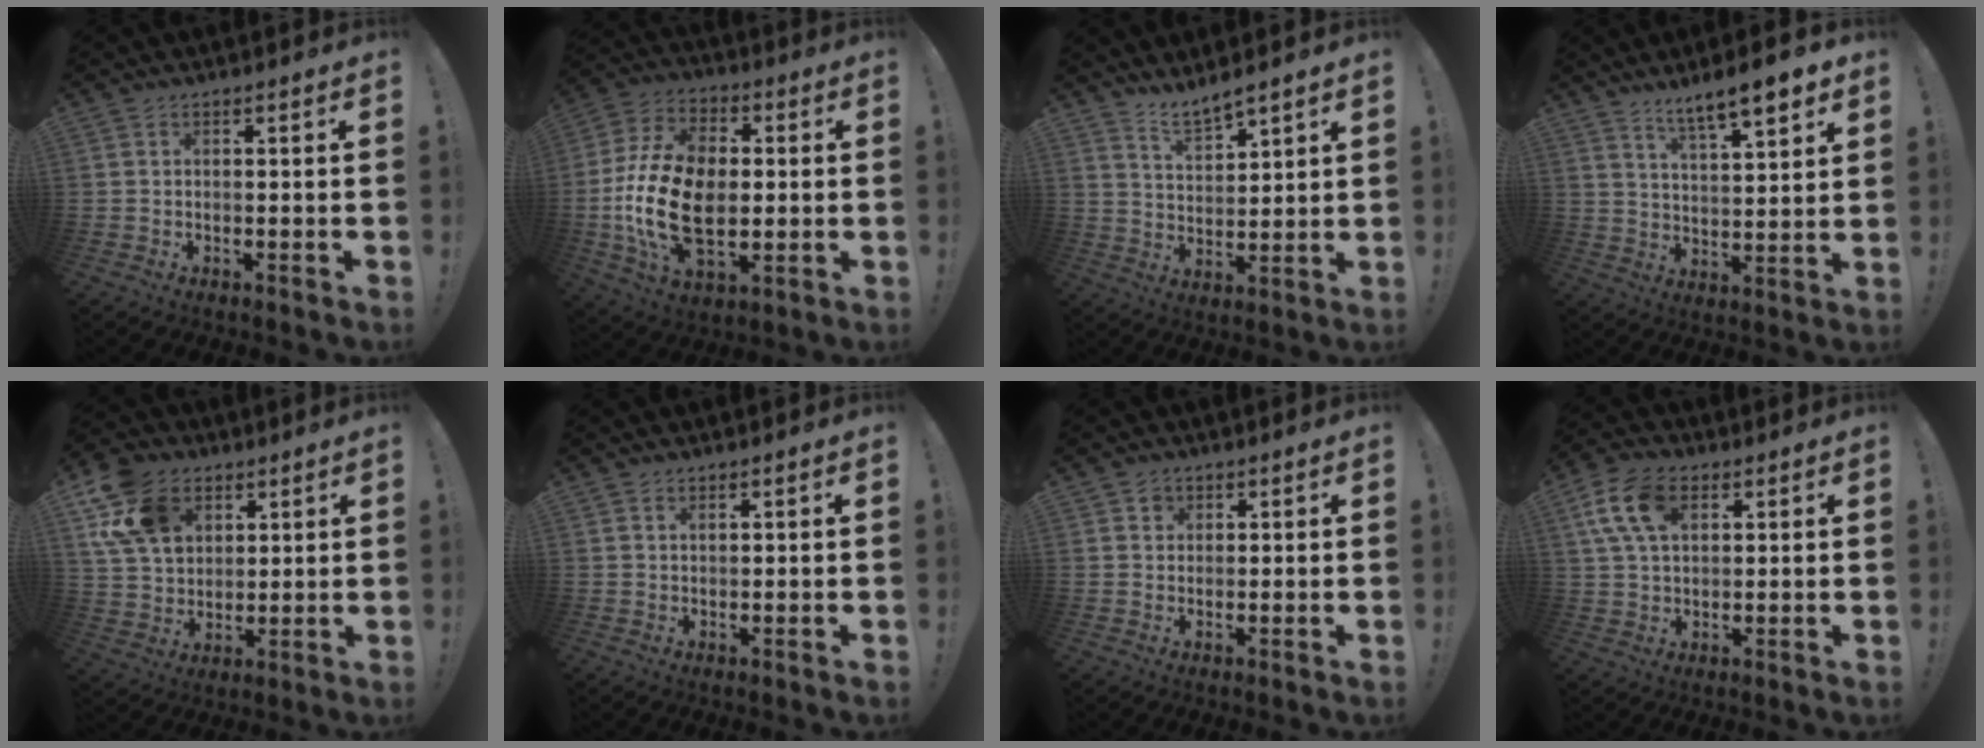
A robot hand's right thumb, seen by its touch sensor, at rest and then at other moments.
{"total": 22.2, "force": [-2.5, 13.9, 17.2], "torque": [-0.329, 0.010, -0.037]}
{"total": 6.6, "force": [6.0, 1.5, 2.3], "torque": [-0.046, -0.040, 0.110]}
{"total": 10.4, "force": [8.2, 1.7, 6.2], "torque": [-0.106, -0.050, 0.139]}
{"total": 16.2, "force": [7.4, 11.8, 8.3], "torque": [-0.155, -0.025, 0.150]}
{"total": 0.8, "force": [0.7, 0.4, 0.3], "torque": [0.001, -0.003, 0.013]}
{"total": 2.1, "force": [1.2, 1.7, 0.2], "torque": [0.005, -0.005, 0.018]}
{"total": 12.6, "force": [4.5, 7.8, 8.8], "torque": [-0.167, 0.006, 0.089]}